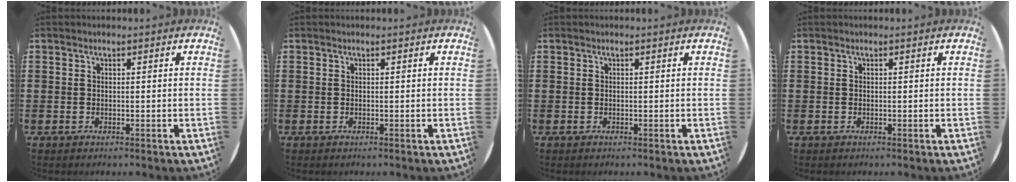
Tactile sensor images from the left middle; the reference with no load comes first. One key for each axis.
{"total": 0.0}
{"total": 0.0}
{"total": 0.0}